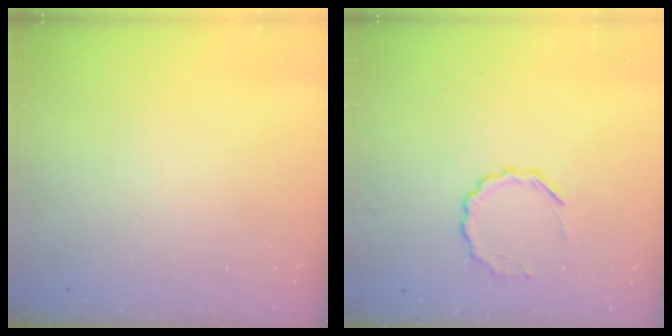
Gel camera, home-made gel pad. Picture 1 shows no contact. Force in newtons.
{"total": 6.3, "press": 6.2, "slide": 1.5}